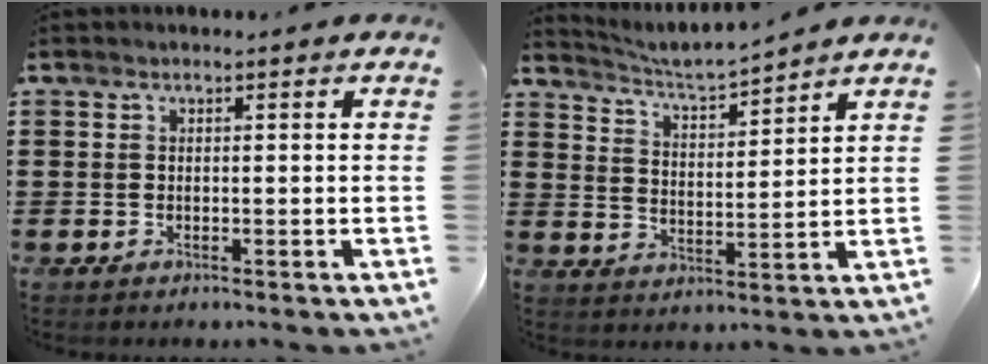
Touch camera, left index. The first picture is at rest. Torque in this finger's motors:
{"motor_torque": [0.39, 0.08, 0.12, 0.04]}